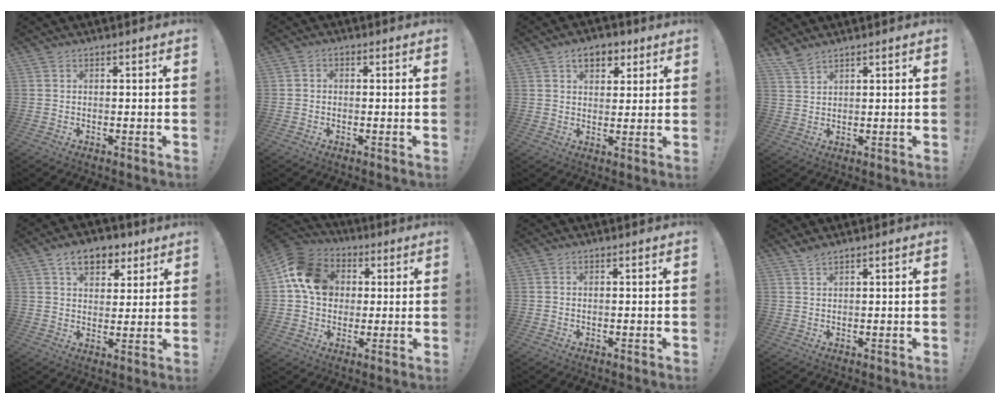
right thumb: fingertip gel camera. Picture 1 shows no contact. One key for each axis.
{"total": 1.6, "fx": -0.7, "fy": 1.2, "fz": 0.8, "tx": -0.011, "ty": 0.007, "tz": -0.013}
{"total": 7.9, "fx": 3.9, "fy": 5.4, "fz": 4.3, "tx": -0.053, "ty": -0.008, "tz": 0.071}
{"total": 4.2, "fx": 3.7, "fy": 1.0, "fz": 1.8, "tx": -0.031, "ty": -0.022, "tz": 0.069}
{"total": 10.7, "fx": 5.9, "fy": 6.9, "fz": 5.7, "tx": -0.079, "ty": -0.023, "tz": 0.110}
{"total": 15.2, "fx": 3.6, "fy": 12.2, "fz": 8.3, "tx": -0.133, "ty": 0.007, "tz": 0.078}
{"total": 0.6, "fx": 0.3, "fy": 0.3, "fz": 0.4, "tx": -0.008, "ty": 0.002, "tz": 0.005}
{"total": 2.2, "fx": 1.9, "fy": 0.4, "fz": 1.0, "tx": -0.022, "ty": -0.006, "tz": 0.036}